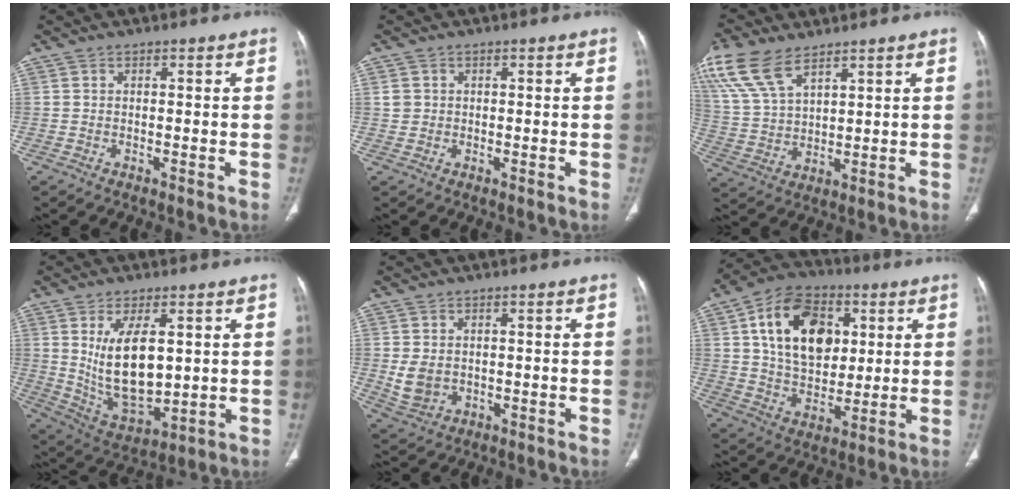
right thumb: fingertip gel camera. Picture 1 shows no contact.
{"total": 1.9, "force": [0.3, 1.8, 0.6], "torque": [-0.001, 0.001, 0.008]}
{"total": 13.8, "force": [8.8, 6.8, 8.2], "torque": [-0.175, -0.015, 0.182]}
{"total": 14.1, "force": [2.6, 7.1, 11.9], "torque": [-0.193, -0.023, 0.068]}
{"total": 4.8, "force": [0.1, 3.8, 2.9], "torque": [-0.049, -0.005, 0.016]}
{"total": 18.4, "force": [5.1, 12.4, 12.6], "torque": [-0.176, -0.005, 0.090]}